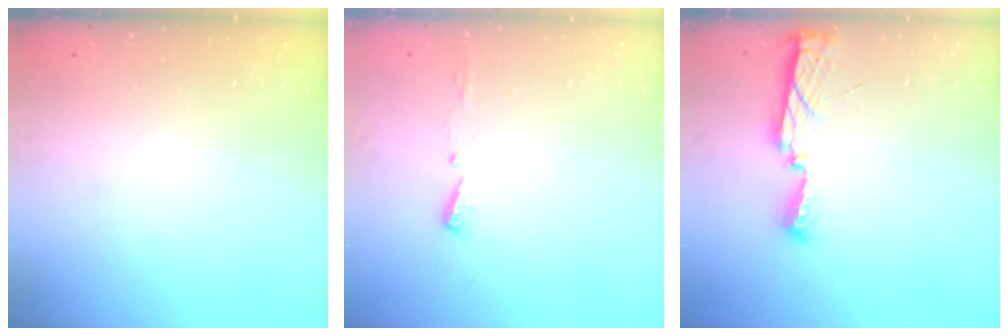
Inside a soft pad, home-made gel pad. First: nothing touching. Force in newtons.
{"total": 4.7, "press": 4.7, "slide": 0.4}
{"total": 8.1, "press": 8.0, "slide": 0.5}